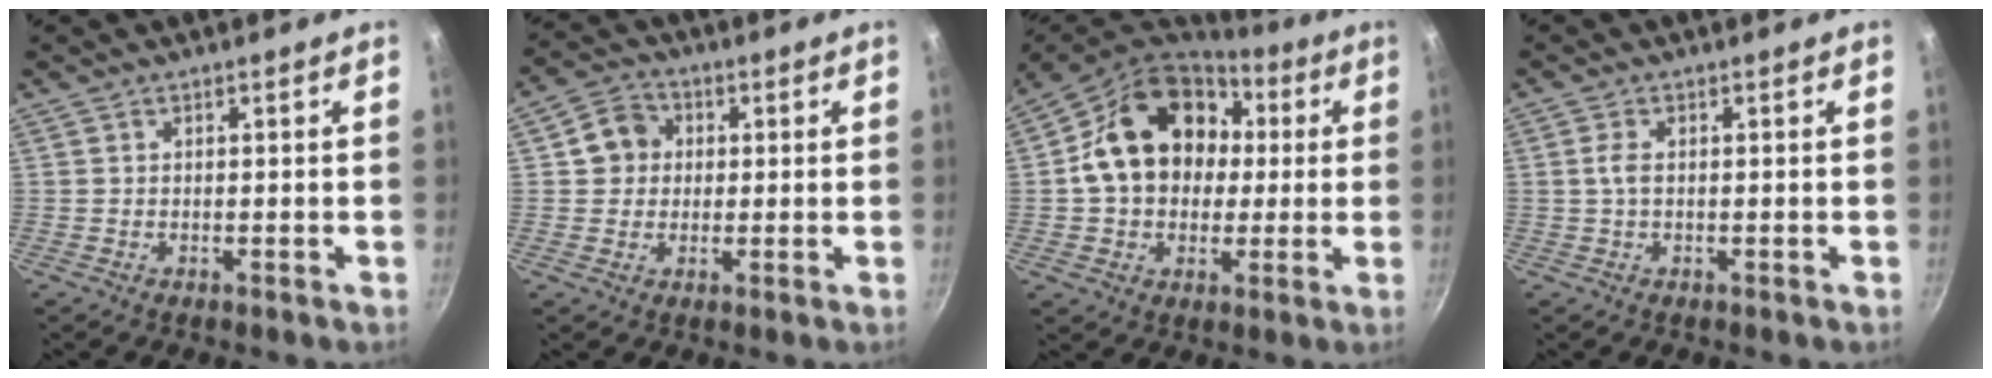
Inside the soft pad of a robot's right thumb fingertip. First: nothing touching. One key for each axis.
{"total": 6.2, "fx": 1.0, "fy": 5.7, "fz": 2.4, "tx": -0.007, "ty": 0.011, "tz": 0.004}
{"total": 20.0, "fx": 3.0, "fy": 15.5, "fz": 12.3, "tx": -0.191, "ty": 0.033, "tz": 0.045}
{"total": 2.1, "fx": 0.1, "fy": 1.0, "fz": 1.9, "tx": -0.046, "ty": 0.005, "tz": -0.001}